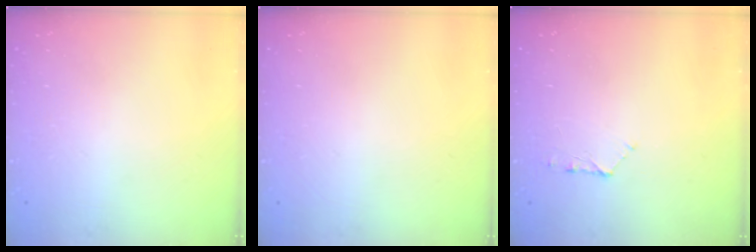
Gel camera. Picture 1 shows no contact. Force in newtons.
{"total": 0.0}
{"total": 5.5, "press": 5.5, "slide": 0.6}